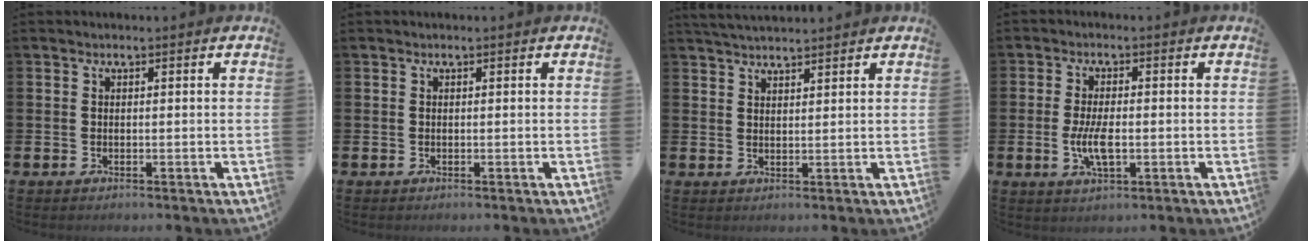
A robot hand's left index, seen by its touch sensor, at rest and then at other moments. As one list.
[{"total": 0.0}, {"total": 3.2, "force": [3.1, 0.4, 0.6], "torque": [-0.015, -0.013, 0.057]}, {"total": 4.9, "force": [-0.7, 2.0, 4.4], "torque": [-0.072, -0.004, -0.016]}]